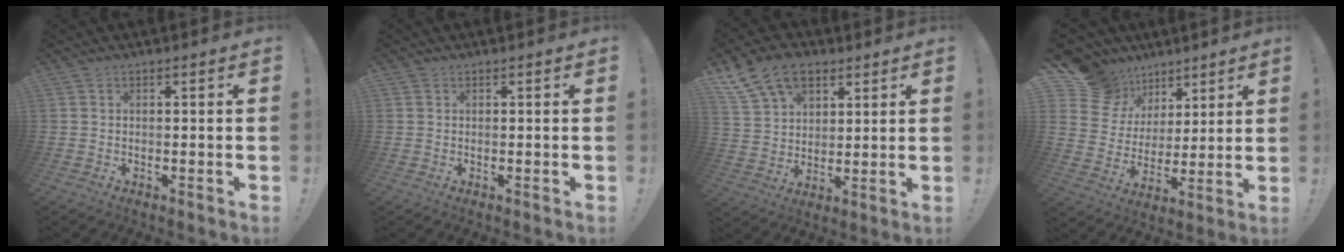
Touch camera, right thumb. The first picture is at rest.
{"total": 0.6, "force": [0.4, 0.4, 0.0], "torque": [0.003, -0.001, 0.007]}
{"total": 13.7, "force": [7.9, 9.1, 6.6], "torque": [-0.114, -0.037, 0.155]}
{"total": 14.9, "force": [8.8, 11.3, 4.1], "torque": [-0.068, -0.055, 0.181]}